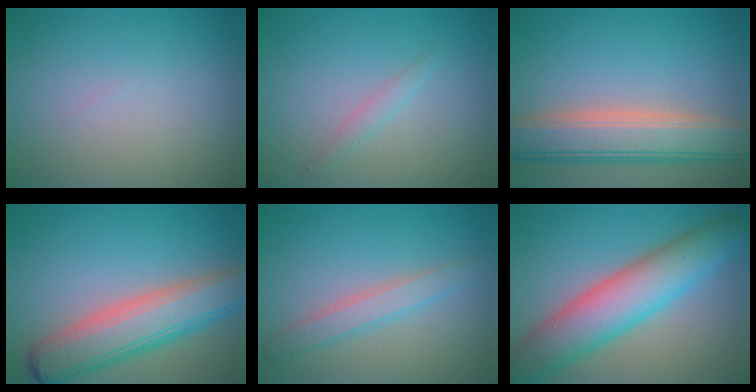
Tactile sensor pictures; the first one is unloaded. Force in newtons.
{"total": 1.0, "press": 1.0, "slide": 0.0}
{"total": 7.2, "press": 7.2, "slide": 0.6}
{"total": 7.6, "press": 7.6, "slide": 0.4}
{"total": 2.4, "press": 2.4, "slide": 0.2}
{"total": 8.7, "press": 8.7, "slide": 0.5}